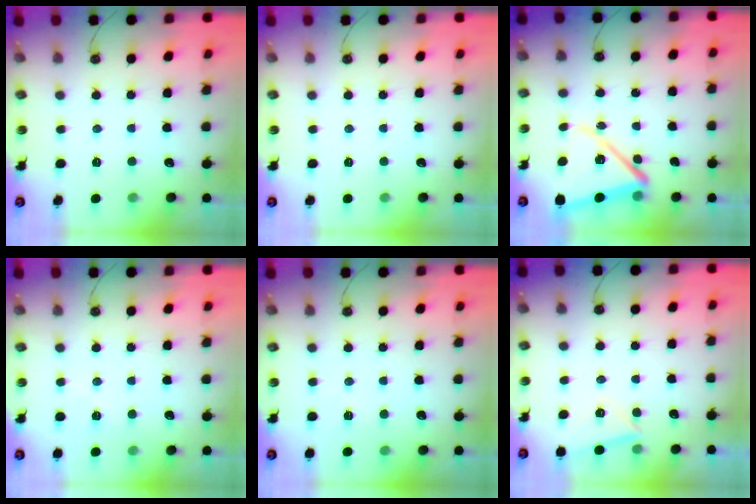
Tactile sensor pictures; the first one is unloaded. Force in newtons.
{"total": 0.0}
{"total": 14.2, "press": 14.1, "slide": 1.4}
{"total": 3.7, "press": 3.3, "slide": 1.5}
{"total": 2.0, "press": 1.7, "slide": 0.9}
{"total": 4.2, "press": 4.0, "slide": 1.5}